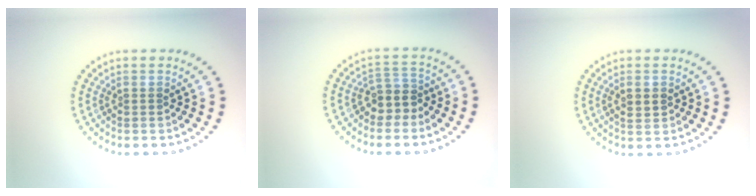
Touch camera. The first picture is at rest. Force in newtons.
{"total": 2.6, "press": 2.1, "slide": 1.6}
{"total": 1.5, "press": 1.4, "slide": 0.3}